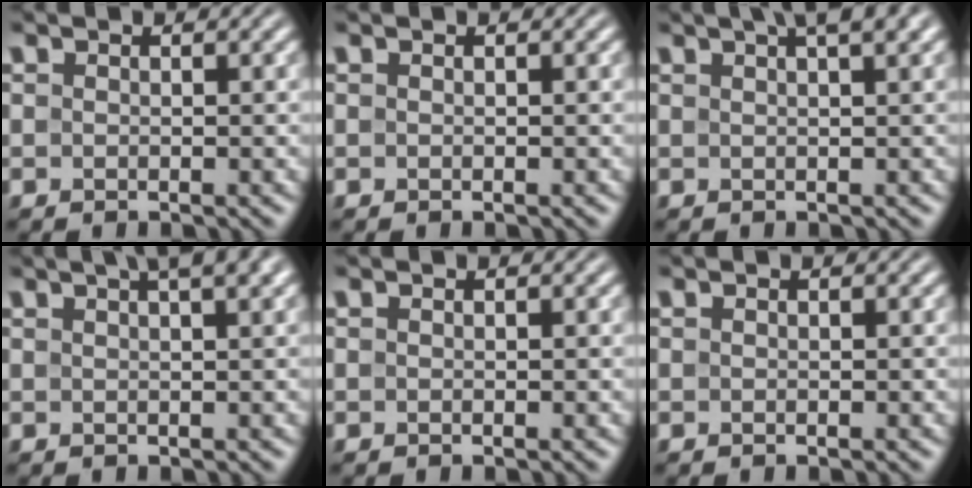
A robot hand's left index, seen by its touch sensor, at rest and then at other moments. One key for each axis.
{"total": 0.0}
{"total": 4.5, "fx": 2.8, "fy": 1.1, "fz": 3.3, "tx": -0.026, "ty": 0.015, "tz": 0.025}
{"total": 5.5, "fx": 3.4, "fy": 1.7, "fz": 4.0, "tx": -0.032, "ty": 0.025, "tz": 0.022}
{"total": 0.0}
{"total": 0.0}